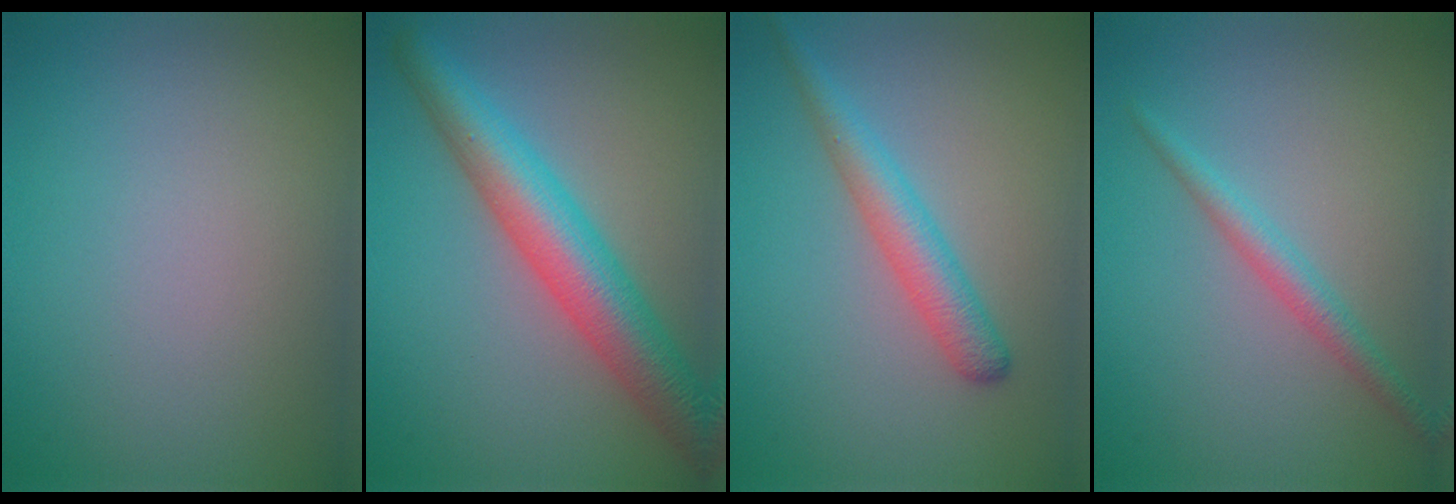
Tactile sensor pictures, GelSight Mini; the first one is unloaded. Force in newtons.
{"total": 7.4, "press": 7.4, "slide": 0.5}
{"total": 3.4, "press": 3.4, "slide": 0.1}
{"total": 2.2, "press": 2.2, "slide": 0.0}